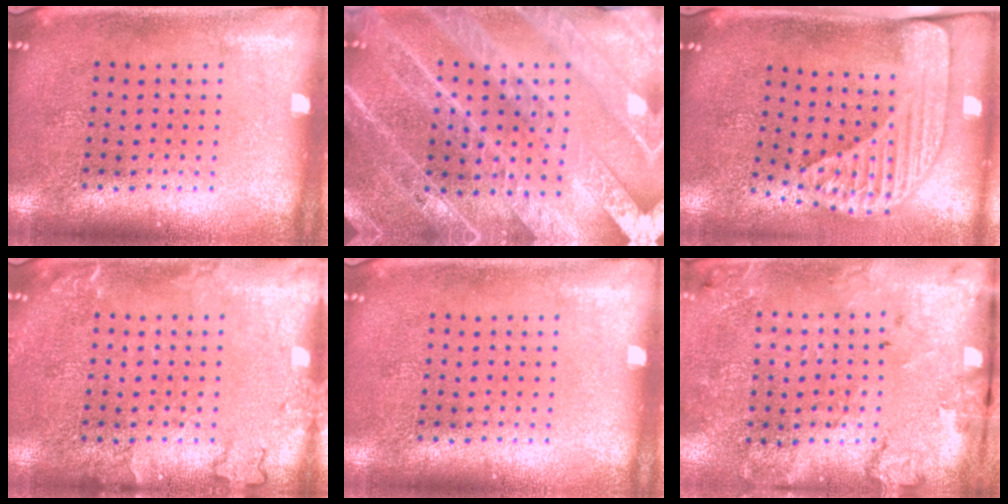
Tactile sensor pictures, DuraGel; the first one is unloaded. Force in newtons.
{"total": 4.3, "press": 3.8, "slide": 1.9}
{"total": 2.4, "press": 1.8, "slide": 1.7}
{"total": 1.9, "press": 1.9, "slide": 0.3}
{"total": 0.0}
{"total": 1.7, "press": 1.6, "slide": 0.8}